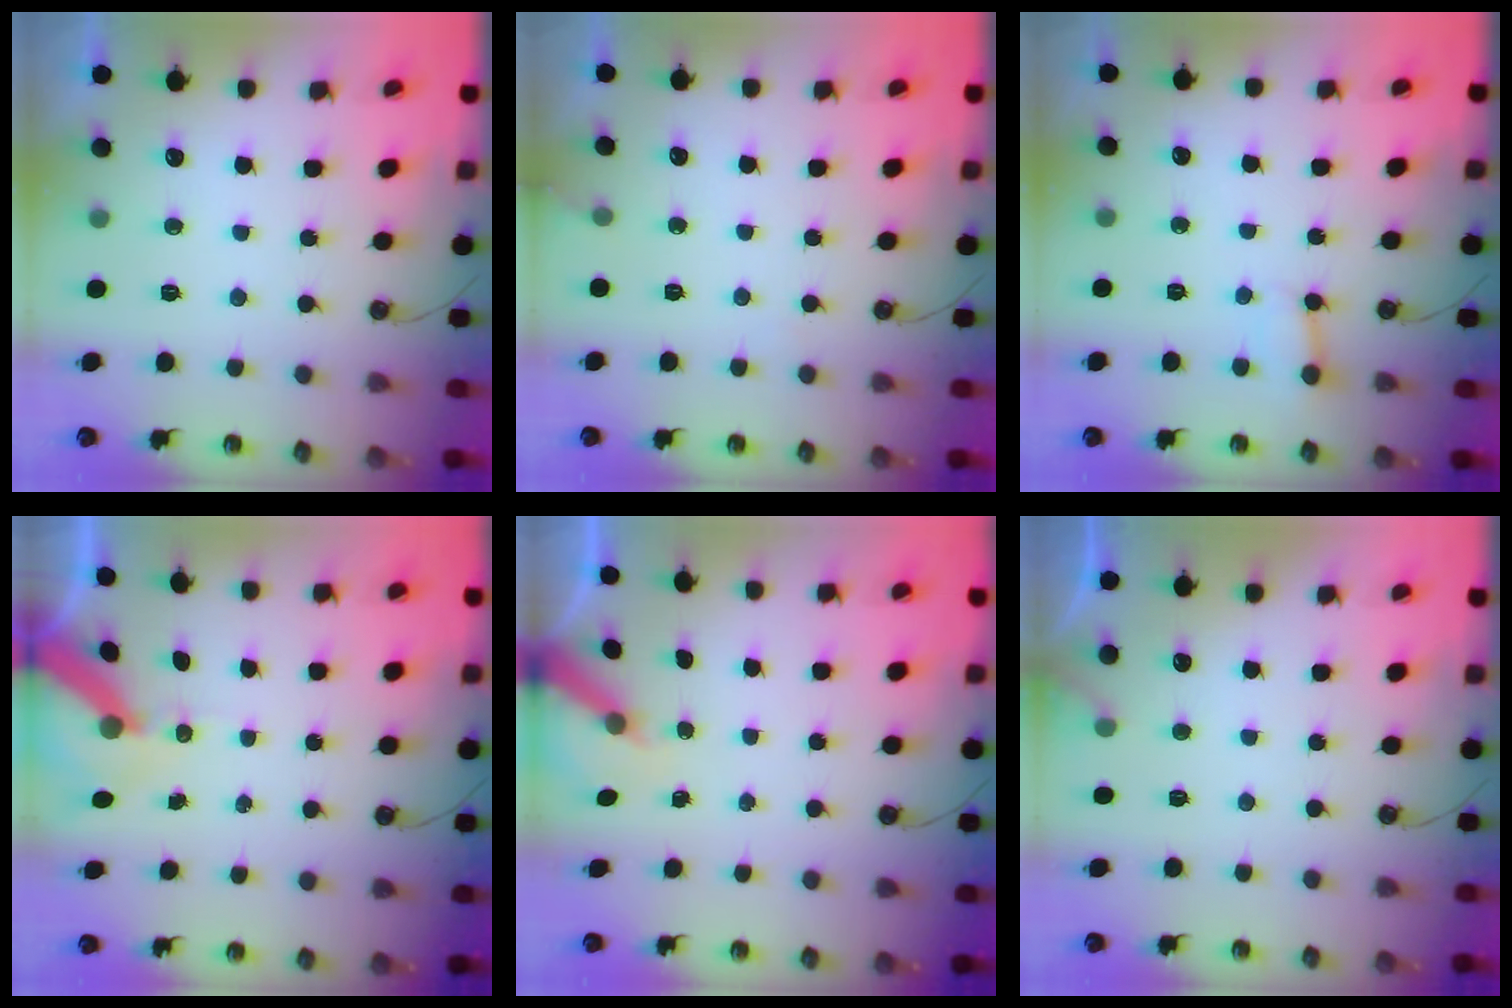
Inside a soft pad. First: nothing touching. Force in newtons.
{"total": 4.4, "press": 4.4, "slide": 0.2}
{"total": 3.2, "press": 3.2, "slide": 0.3}
{"total": 9.6, "press": 9.6, "slide": 1.1}
{"total": 5.7, "press": 5.6, "slide": 0.7}
{"total": 4.3, "press": 4.3, "slide": 0.3}